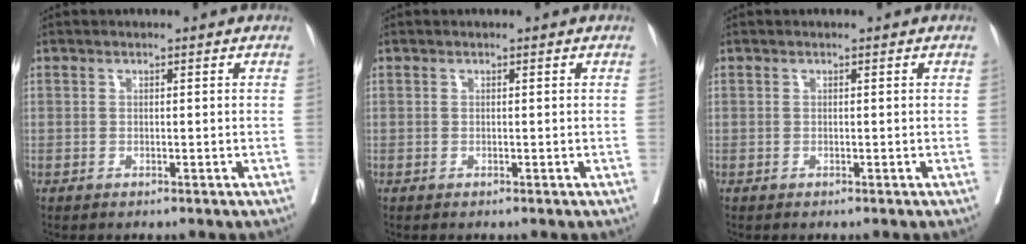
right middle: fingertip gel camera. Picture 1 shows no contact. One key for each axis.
{"total": 0.0}
{"total": 0.0}